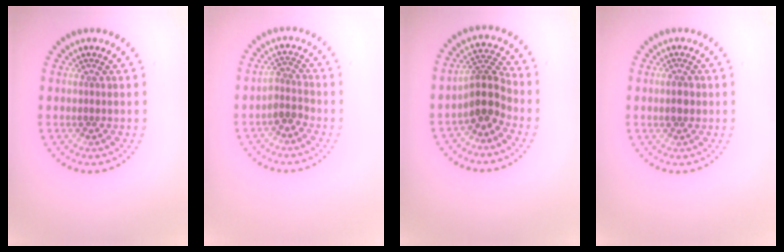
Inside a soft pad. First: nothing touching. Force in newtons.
{"total": 2.0, "press": 1.6, "slide": 1.2}
{"total": 3.5, "press": 2.8, "slide": 2.1}
{"total": 1.9, "press": 1.9, "slide": 0.1}